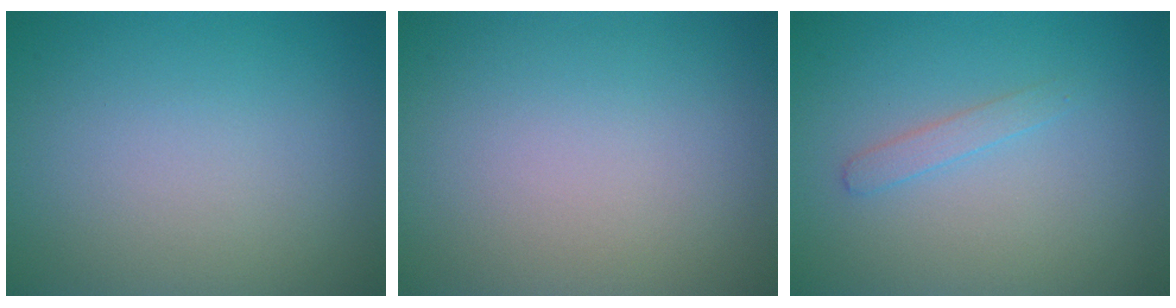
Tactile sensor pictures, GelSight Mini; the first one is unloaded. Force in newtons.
{"total": 0.0}
{"total": 1.2, "press": 1.2, "slide": 0.0}